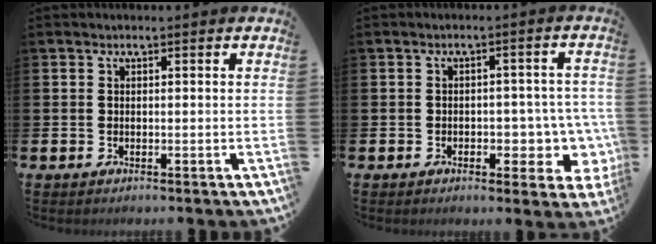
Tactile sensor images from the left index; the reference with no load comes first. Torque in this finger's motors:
{"motor_torque": [0.21, -0.06, 0.30, 0.03]}